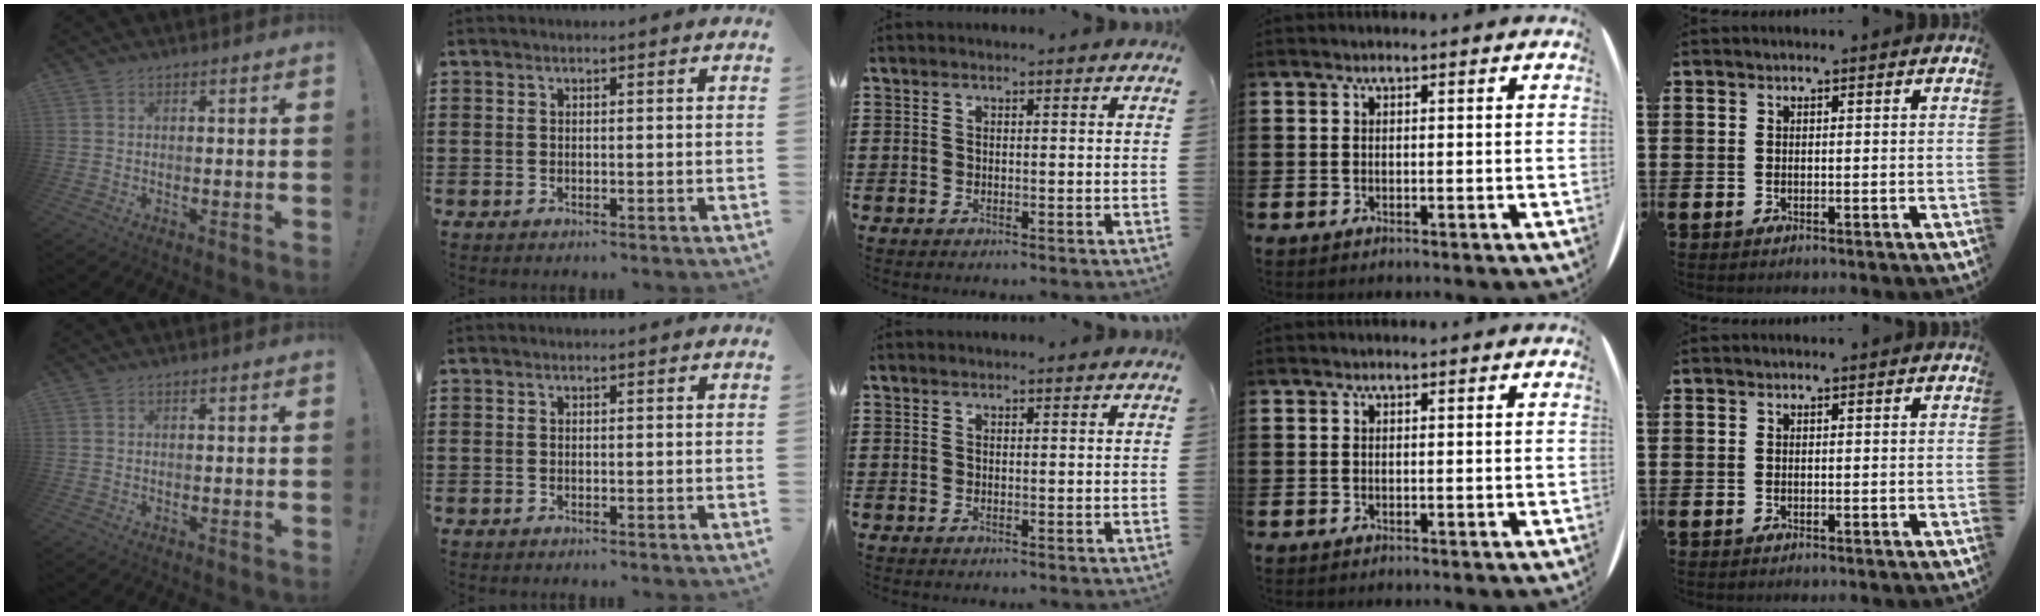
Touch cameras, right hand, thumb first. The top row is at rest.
{}